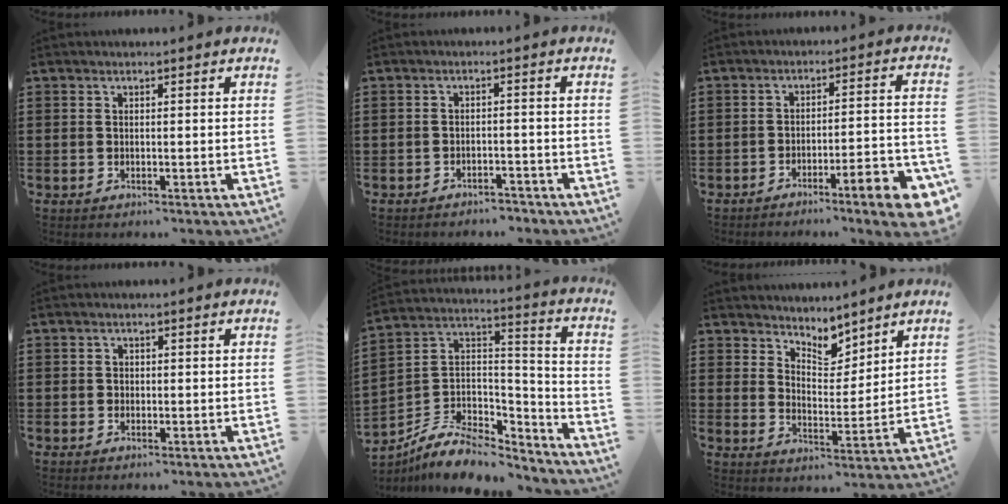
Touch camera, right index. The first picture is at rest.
{"total": 2.2, "force": [-2.2, 0.3, 0.0], "torque": [-0.007, 0.000, -0.047]}
{"total": 6.7, "force": [-5.0, 0.5, 4.4], "torque": [-0.065, -0.004, -0.092]}
{"total": 0.6, "force": [0.0, 0.5, 0.2], "torque": [-0.005, 0.003, -0.001]}
{"total": 8.4, "force": [-6.0, 4.1, 4.3], "torque": [-0.093, 0.012, -0.113]}
{"total": 4.9, "force": [4.5, 1.9, 0.5], "torque": [-0.024, -0.022, 0.082]}